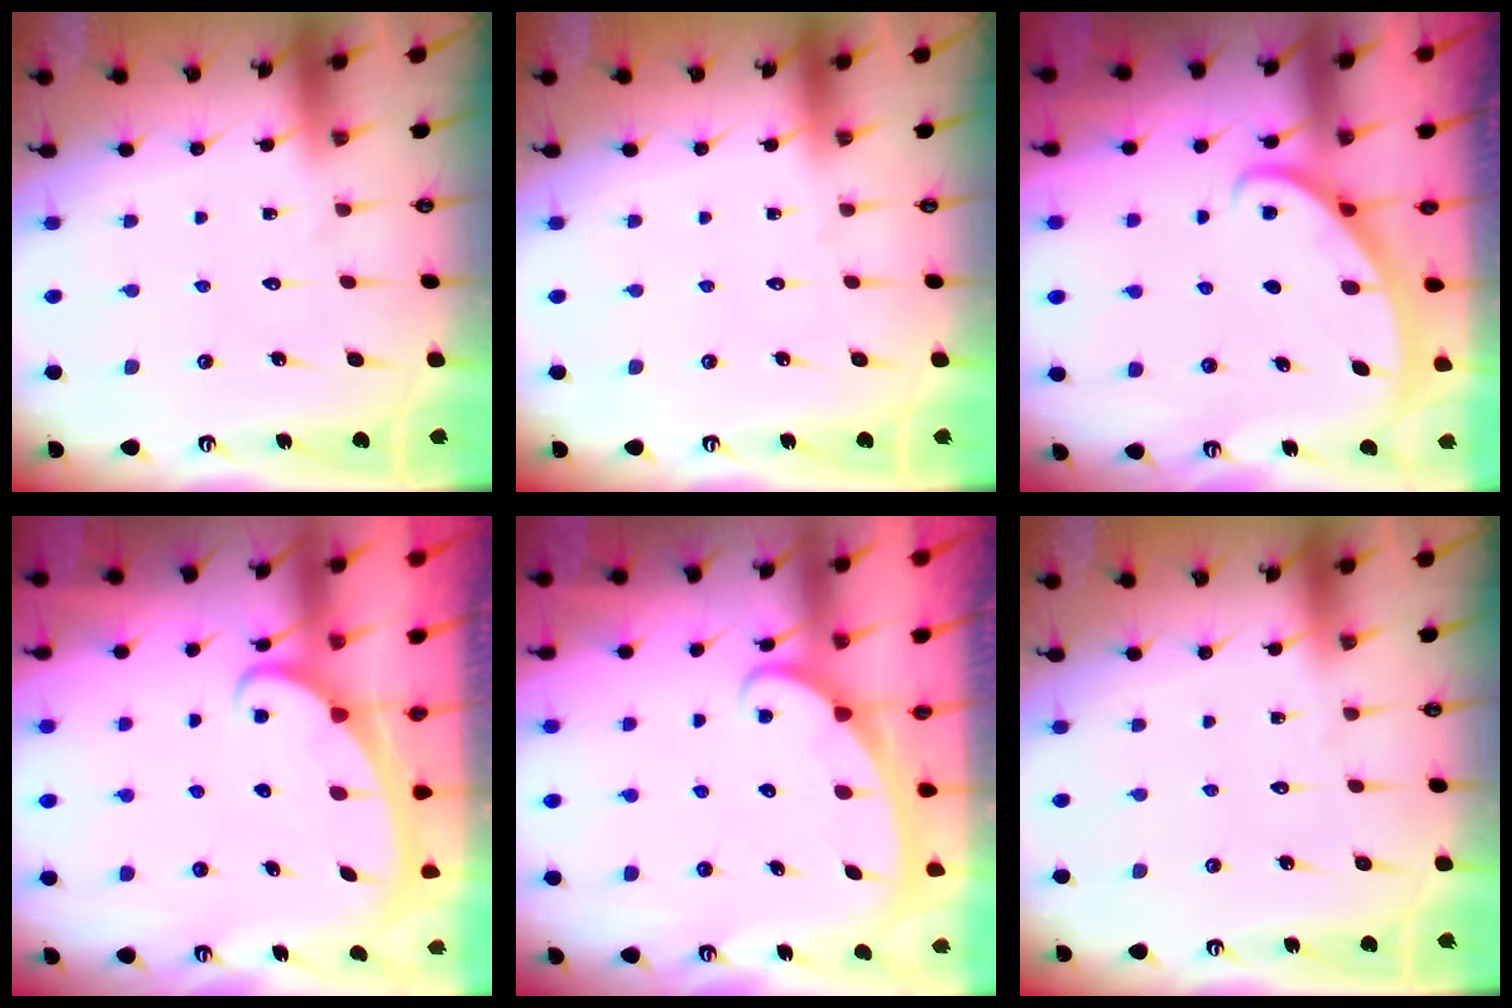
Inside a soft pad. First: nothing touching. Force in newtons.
{"total": 0.0}
{"total": 3.0, "press": 3.0, "slide": 0.1}
{"total": 2.3, "press": 2.2, "slide": 0.3}
{"total": 2.5, "press": 2.4, "slide": 0.3}
{"total": 0.0}